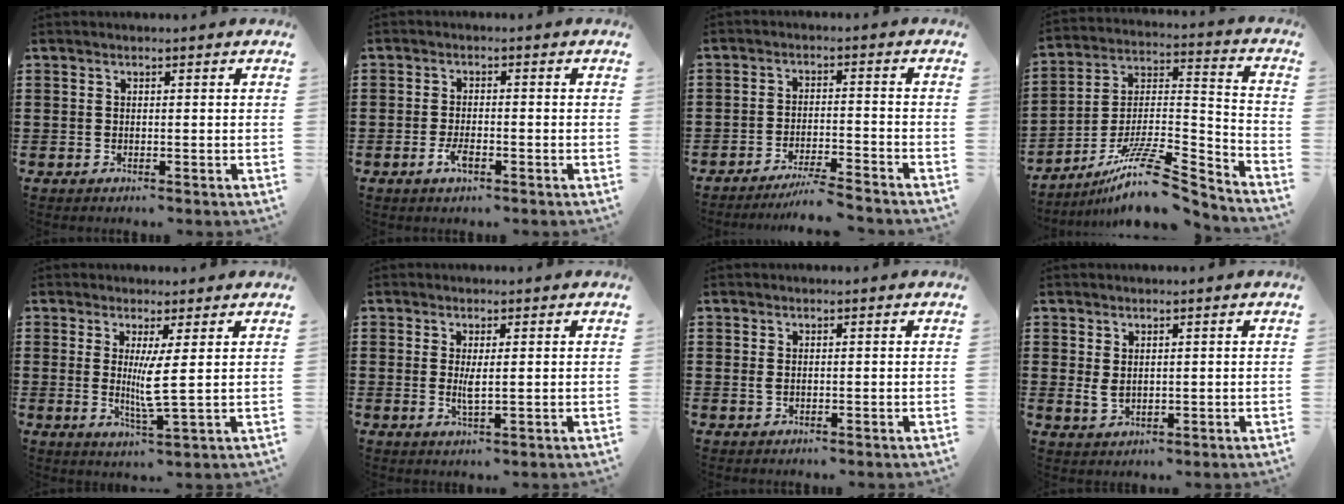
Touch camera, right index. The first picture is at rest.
{"total": 2.8, "force": [-1.4, 1.0, 2.3], "torque": [-0.046, 0.000, -0.026]}
{"total": 4.5, "force": [-4.2, -0.6, 1.4], "torque": [-0.034, -0.012, -0.085]}
{"total": 13.9, "force": [-10.0, 3.4, 9.1], "torque": [-0.156, 0.027, -0.180]}
{"total": 5.0, "force": [0.9, -0.1, 4.9], "torque": [-0.094, -0.011, 0.014]}
{"total": 2.4, "force": [0.4, 0.3, 2.4], "torque": [-0.052, -0.006, 0.004]}
{"total": 0.7, "force": [0.1, 0.2, 0.7], "torque": [-0.015, 0.001, 0.002]}
{"total": 2.0, "force": [0.7, 1.1, 1.5], "torque": [-0.038, 0.000, 0.012]}